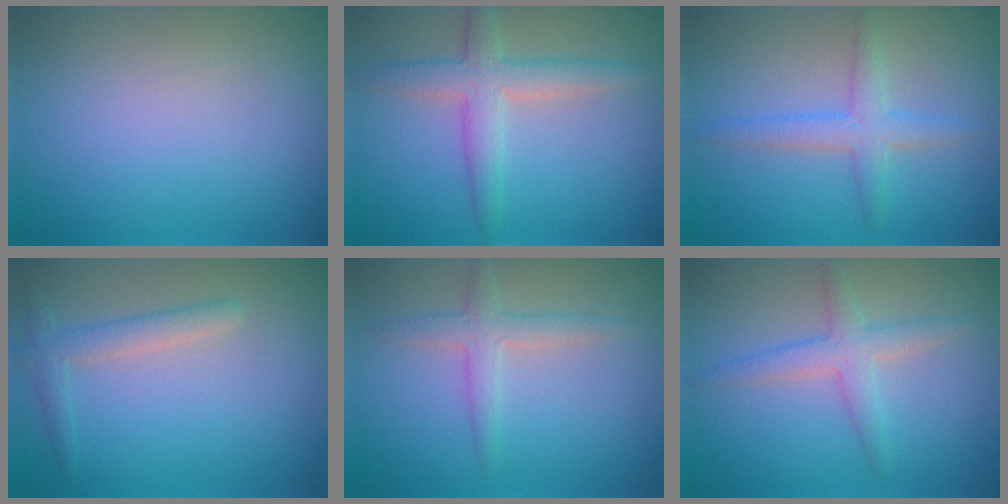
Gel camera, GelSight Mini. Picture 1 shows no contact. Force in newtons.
{"total": 3.8, "press": 3.8, "slide": 0.0}
{"total": 2.7, "press": 2.7, "slide": 0.0}
{"total": 2.1, "press": 2.1, "slide": 0.0}
{"total": 2.3, "press": 2.3, "slide": 0.0}
{"total": 2.7, "press": 2.7, "slide": 0.1}